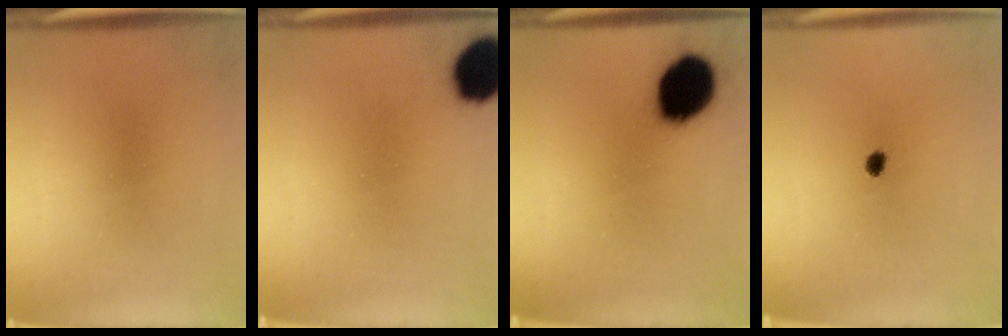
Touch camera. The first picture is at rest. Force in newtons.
{"total": 12.1}
{"total": 14.5}
{"total": 1.8}